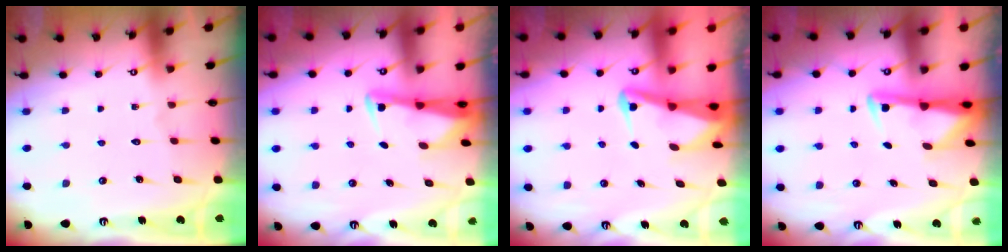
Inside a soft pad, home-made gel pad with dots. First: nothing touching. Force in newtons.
{"total": 2.5, "press": 2.5, "slide": 0.5}
{"total": 3.5, "press": 3.5, "slide": 0.8}
{"total": 2.9, "press": 2.8, "slide": 0.5}